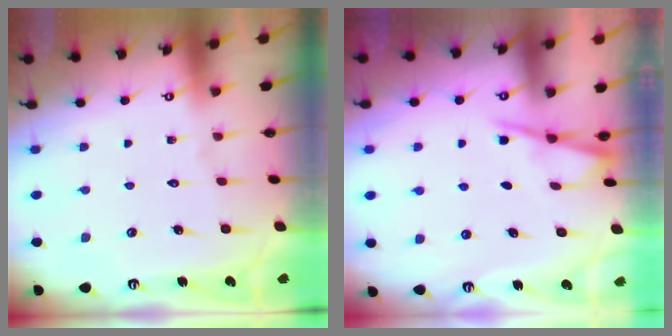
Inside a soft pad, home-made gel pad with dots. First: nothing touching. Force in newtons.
{"total": 2.3, "press": 2.2, "slide": 0.4}